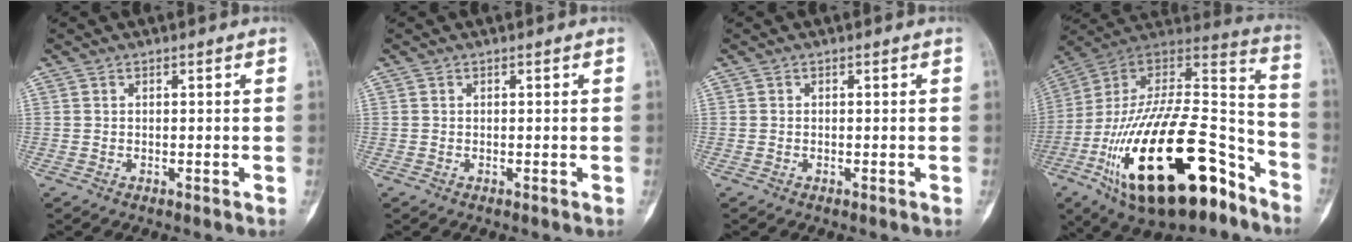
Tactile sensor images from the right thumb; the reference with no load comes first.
{"total": 0.0}
{"total": 0.0}
{"total": 34.5, "force": [-16.5, 15.0, 26.2], "torque": [-0.455, 0.058, -0.269]}